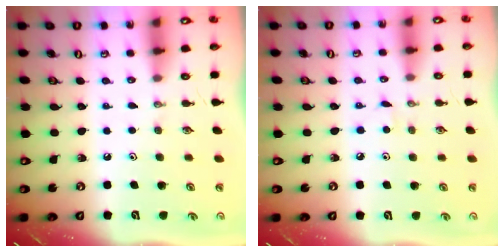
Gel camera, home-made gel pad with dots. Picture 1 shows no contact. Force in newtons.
{"total": 2.9, "press": 2.9, "slide": 0.4}